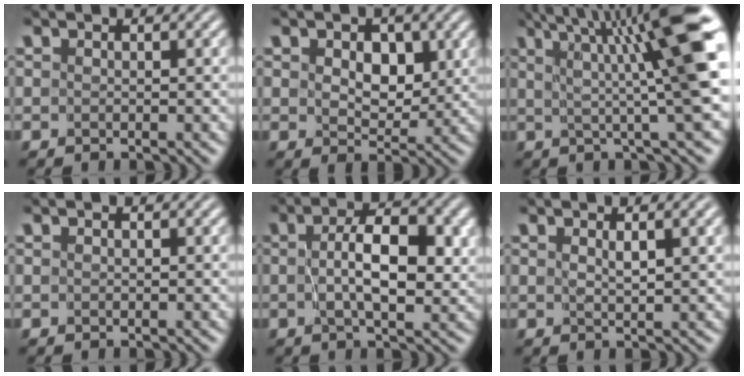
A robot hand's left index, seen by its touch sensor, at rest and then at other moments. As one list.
[{"total": 3.6, "force": [1.0, 2.4, 2.5], "torque": [-0.043, -0.005, 0.009]}, {"total": 10.8, "force": [3.2, 1.1, 10.3], "torque": [-0.121, 0.019, 0.043]}, {"total": 0.0}, {"total": 5.8, "force": [0.3, 2.2, 5.4], "torque": [-0.088, 0.002, 0.004]}, {"total": 1.6, "force": [0.9, 0.0, 1.4], "torque": [-0.020, -0.001, 0.018]}]